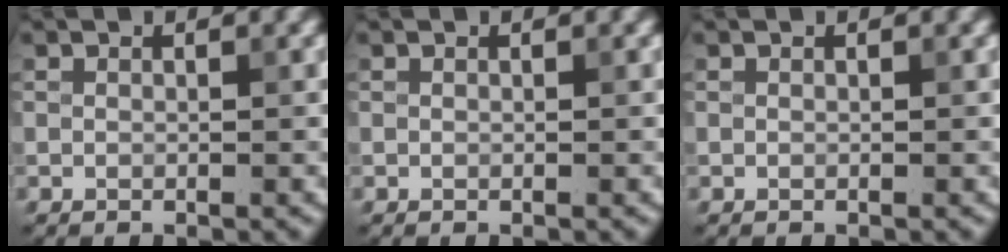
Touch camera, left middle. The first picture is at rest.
{"total": 0.0}
{"total": 0.0}